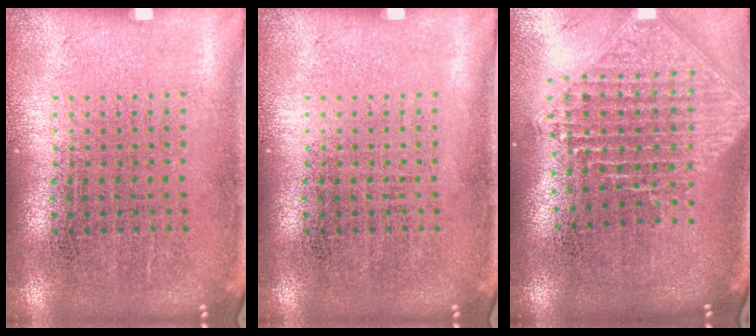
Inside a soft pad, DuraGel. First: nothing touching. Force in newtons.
{"total": 0.0}
{"total": 2.4, "press": 1.9, "slide": 1.5}